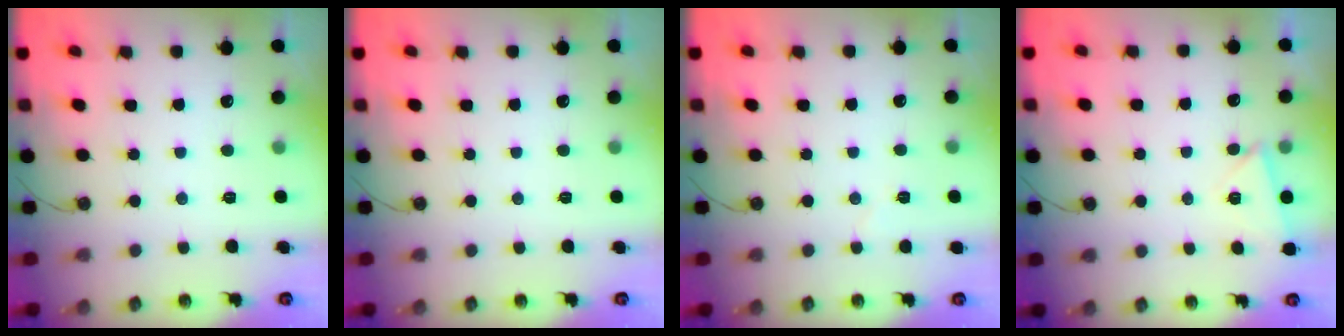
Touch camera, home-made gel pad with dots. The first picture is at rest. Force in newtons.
{"total": 0.0}
{"total": 2.9, "press": 2.4, "slide": 1.7}
{"total": 2.7, "press": 2.4, "slide": 1.2}